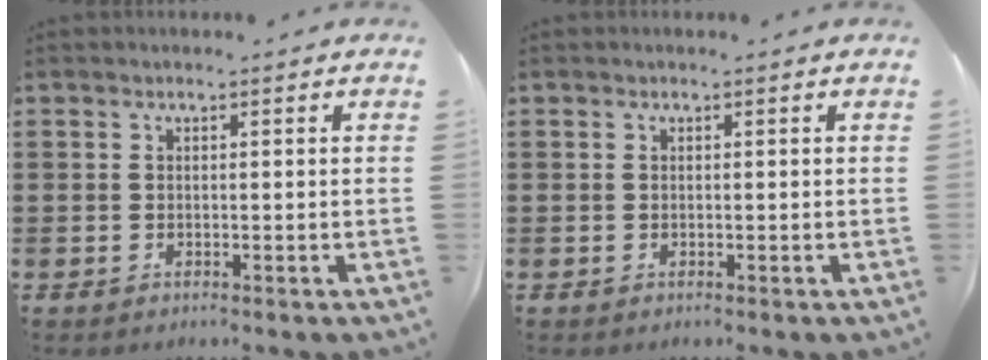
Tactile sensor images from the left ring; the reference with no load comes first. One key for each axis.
{"total": 0.0}